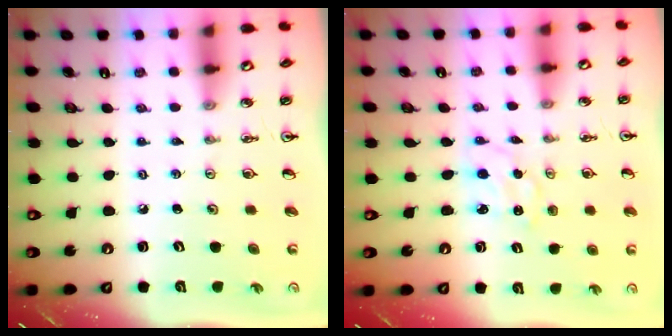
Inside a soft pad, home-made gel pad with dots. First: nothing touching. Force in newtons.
{"total": 1.7, "press": 1.7, "slide": 0.3}